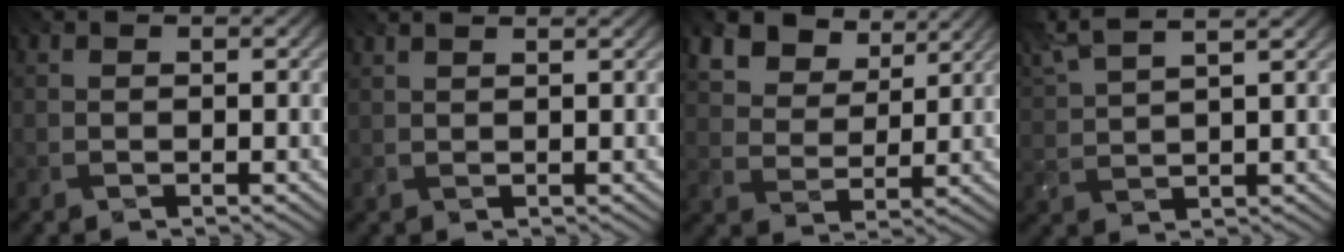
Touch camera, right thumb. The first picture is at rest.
{"total": 2.3, "force": [1.8, 0.3, 1.3], "torque": [-0.014, 0.003, 0.014]}
{"total": 9.8, "force": [6.2, 5.8, 5.0], "torque": [-0.136, -0.012, 0.113]}
{"total": 6.5, "force": [5.0, 1.2, 4.0], "torque": [-0.086, 0.024, 0.088]}